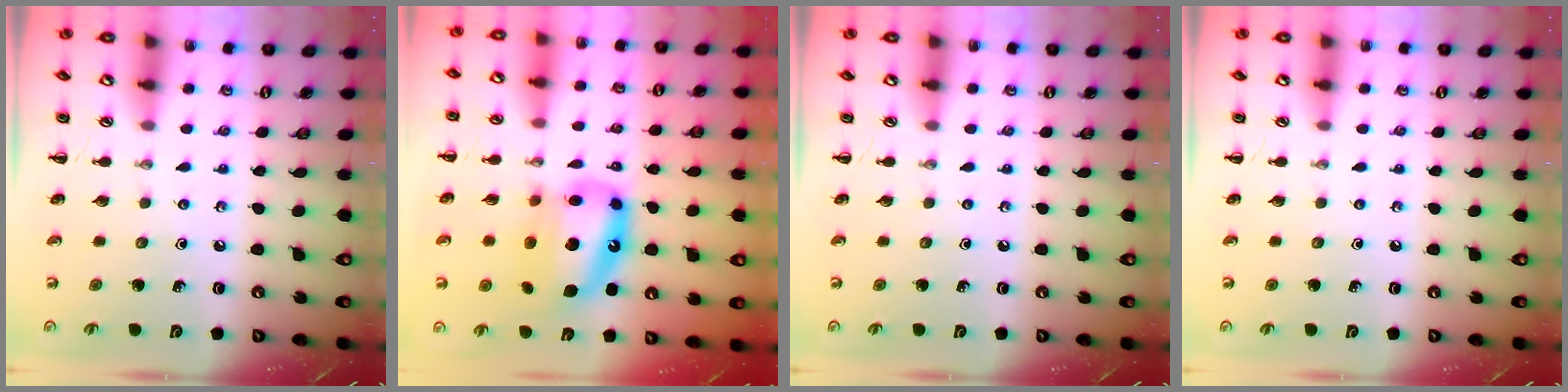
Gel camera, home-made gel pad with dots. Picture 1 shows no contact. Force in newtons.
{"total": 15.0, "press": 14.4, "slide": 4.2}
{"total": 0.0}
{"total": 0.0}